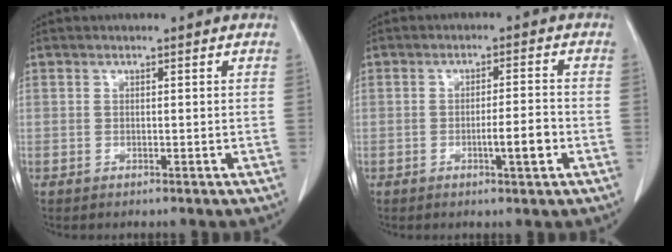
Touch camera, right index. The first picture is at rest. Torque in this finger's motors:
{"motor_torque": [0.58, -0.31, 0.13, 0.03]}